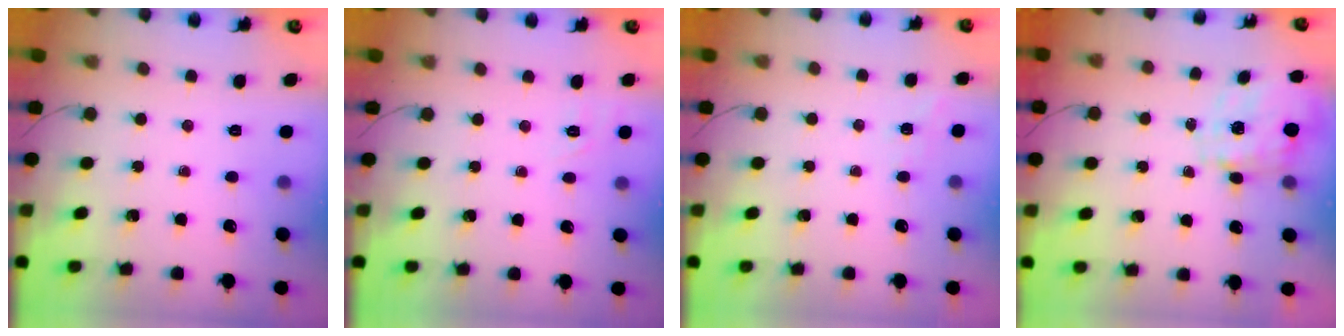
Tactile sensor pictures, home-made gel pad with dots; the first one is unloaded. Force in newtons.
{"total": 1.9, "press": 0.0, "slide": 1.9}
{"total": 2.7, "press": 2.2, "slide": 1.6}
{"total": 2.8, "press": 2.6, "slide": 1.0}